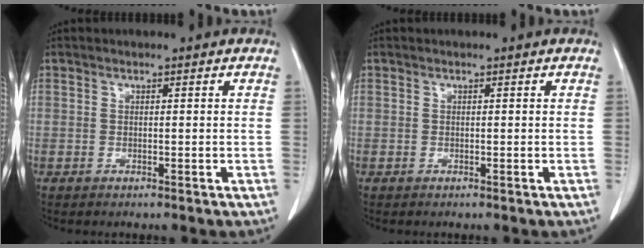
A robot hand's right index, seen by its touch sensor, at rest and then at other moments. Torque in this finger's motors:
{"motor_torque": [-0.03, 0.03, 0.00, 0.00]}